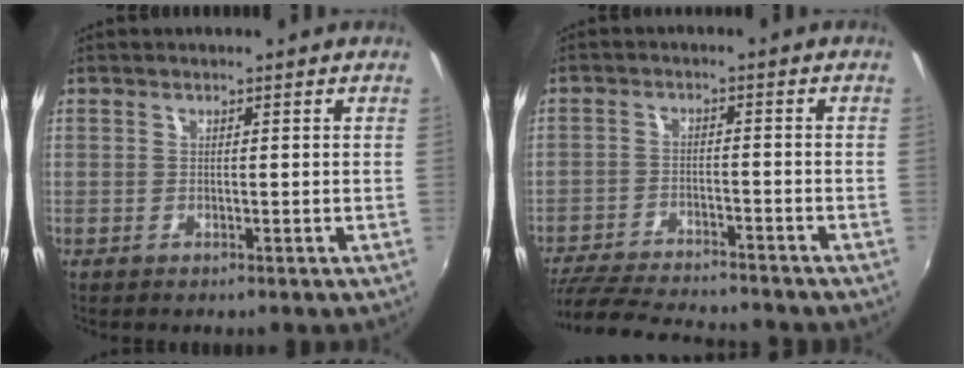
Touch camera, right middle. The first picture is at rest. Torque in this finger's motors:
{"motor_torque": [1.04, -1.10, 0.09, 0.04]}